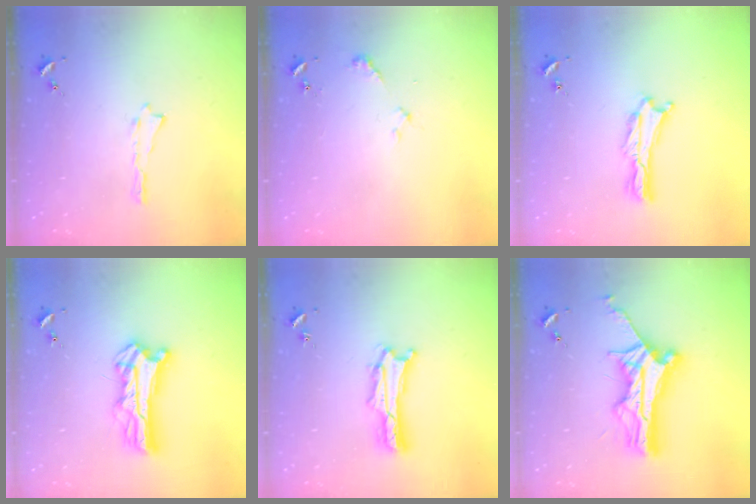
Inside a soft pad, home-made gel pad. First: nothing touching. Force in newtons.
{"total": 2.4, "press": 2.3, "slide": 0.3}
{"total": 1.2, "press": 1.1, "slide": 0.3}
{"total": 9.5, "press": 9.5, "slide": 0.8}
{"total": 2.0, "press": 2.0, "slide": 0.3}
{"total": 12.2, "press": 12.1, "slide": 1.1}